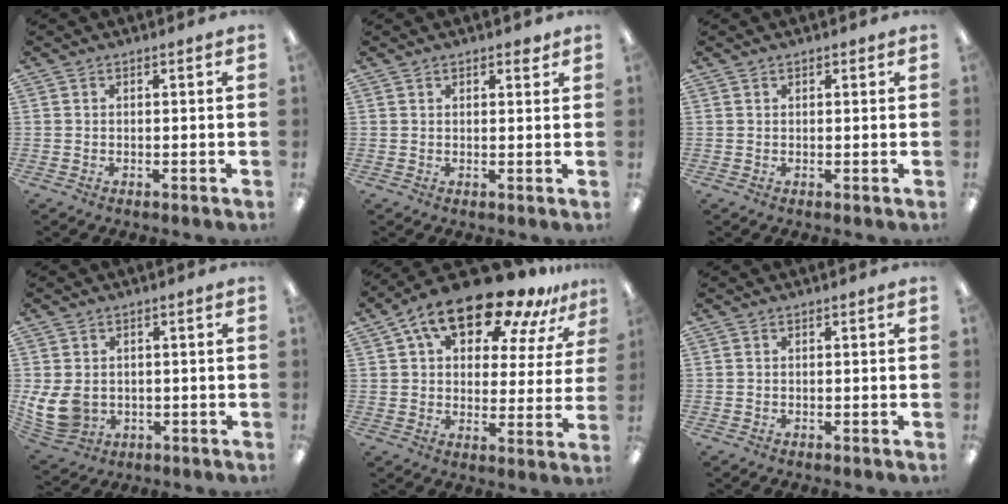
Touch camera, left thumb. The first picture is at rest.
{"total": 2.1, "force": [1.6, 0.8, 1.2], "torque": [-0.017, -0.002, 0.026]}
{"total": 0.8, "force": [0.5, 0.4, 0.5], "torque": [-0.010, 0.002, 0.009]}
{"total": 8.3, "force": [-0.1, 6.6, 5.0], "torque": [-0.113, 0.002, 0.003]}
{"total": 18.4, "force": [12.5, 7.7, 11.1], "torque": [-0.192, -0.069, 0.211]}
{"total": 0.0}